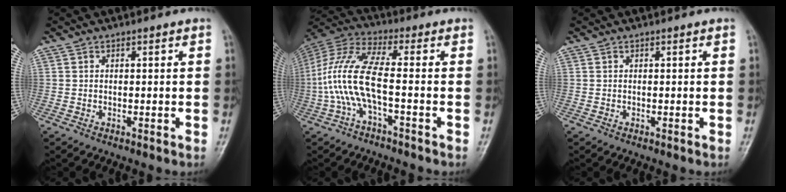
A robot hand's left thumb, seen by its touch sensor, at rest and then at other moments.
{"total": 12.2, "force": [-2.8, 3.3, 11.4], "torque": [-0.270, 0.040, -0.061]}
{"total": 0.0}